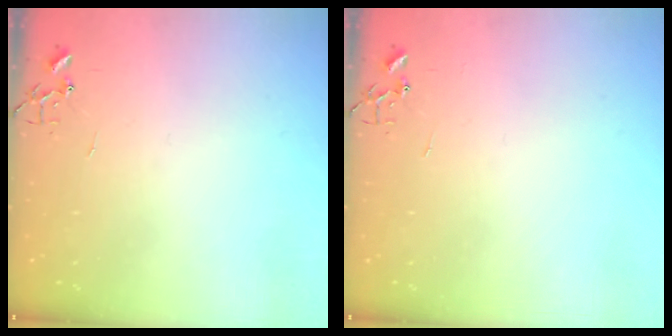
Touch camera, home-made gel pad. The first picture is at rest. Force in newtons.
{"total": 0.0}